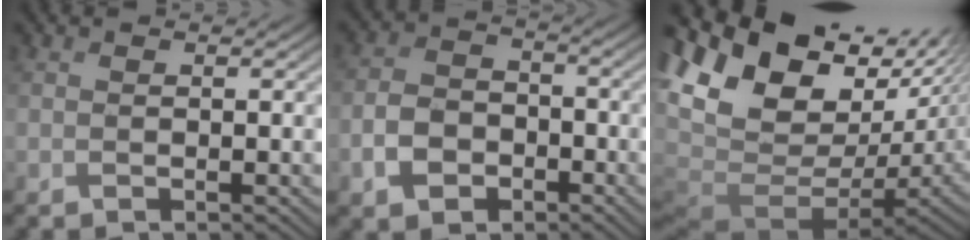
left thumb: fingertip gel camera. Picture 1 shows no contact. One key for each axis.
{"total": 5.4, "fx": -3.2, "fy": 3.7, "fz": 2.2, "tx": -0.041, "ty": -0.001, "tz": -0.067}
{"total": 14.3, "fx": 1.7, "fy": 9.2, "fz": 10.8, "tx": -0.222, "ty": -0.033, "tz": 0.078}